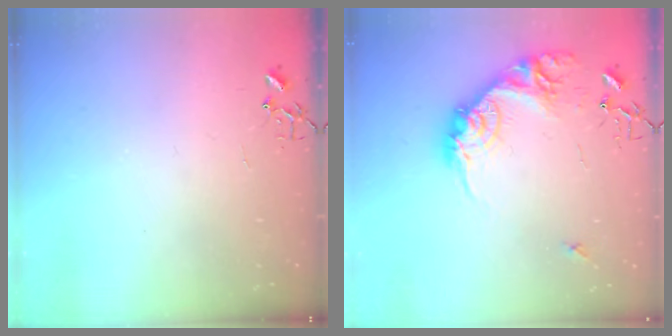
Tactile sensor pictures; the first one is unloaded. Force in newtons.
{"total": 16.9, "press": 16.9, "slide": 1.0}